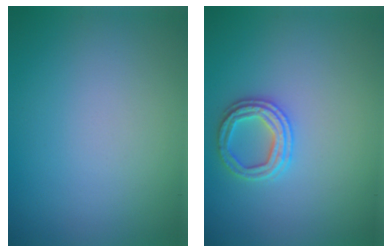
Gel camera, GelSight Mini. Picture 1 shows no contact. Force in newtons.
{"total": 2.4, "press": 2.4, "slide": 0.2}